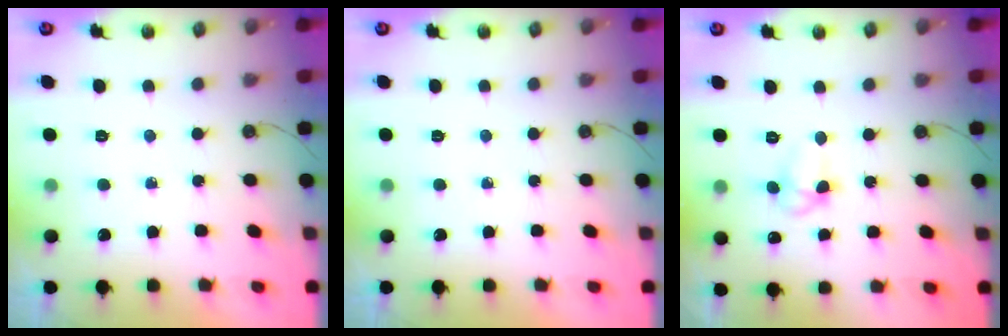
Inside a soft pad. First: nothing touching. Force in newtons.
{"total": 0.0}
{"total": 5.8, "press": 5.8, "slide": 0.4}